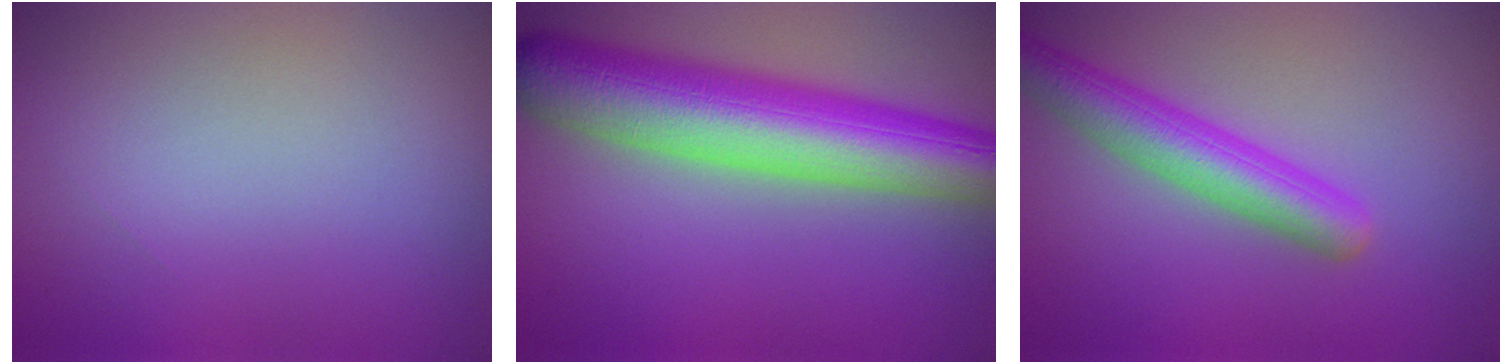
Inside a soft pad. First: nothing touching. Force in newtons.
{"total": 10.9, "press": 10.9, "slide": 0.3}
{"total": 4.9, "press": 4.9, "slide": 0.2}